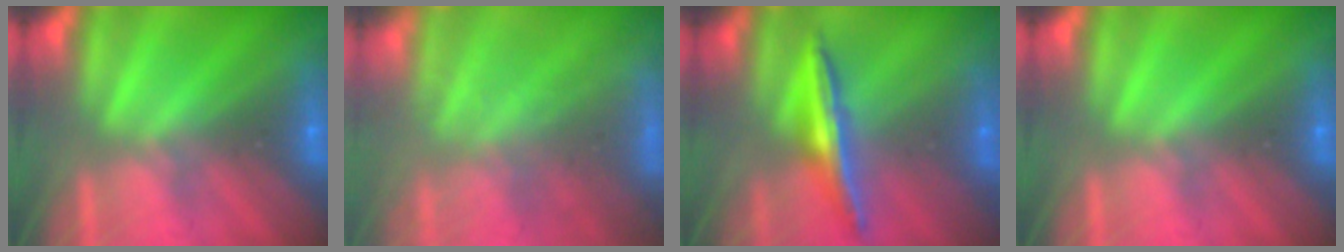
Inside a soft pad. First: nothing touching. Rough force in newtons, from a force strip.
{"total": 7.5}
{"total": 1.5}
{"total": 0.0}